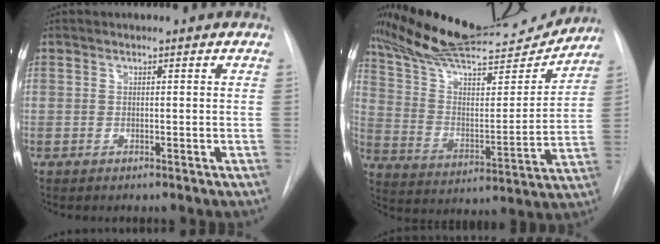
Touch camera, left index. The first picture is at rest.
{"total": 23.6, "force": [21.8, 3.3, 8.4], "torque": [-0.150, -0.021, 0.335]}